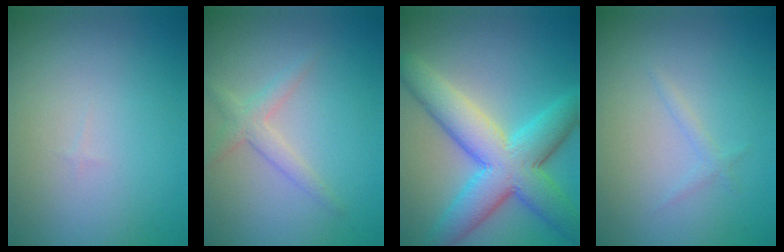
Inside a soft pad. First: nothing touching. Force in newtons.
{"total": 2.0, "press": 2.0, "slide": 0.1}
{"total": 9.2, "press": 9.2, "slide": 0.3}
{"total": 0.8, "press": 0.8, "slide": 0.0}